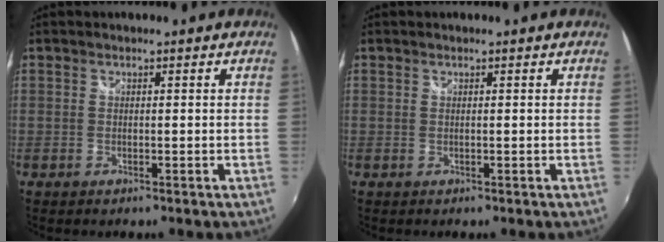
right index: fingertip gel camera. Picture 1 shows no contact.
{"total": 0.0}